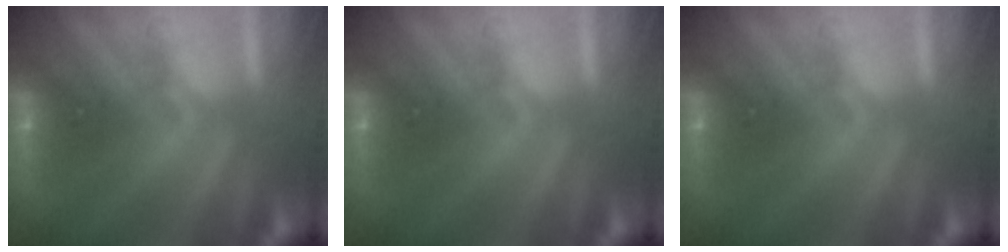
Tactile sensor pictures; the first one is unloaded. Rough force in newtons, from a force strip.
{"total": 0.0}
{"total": 0.0}